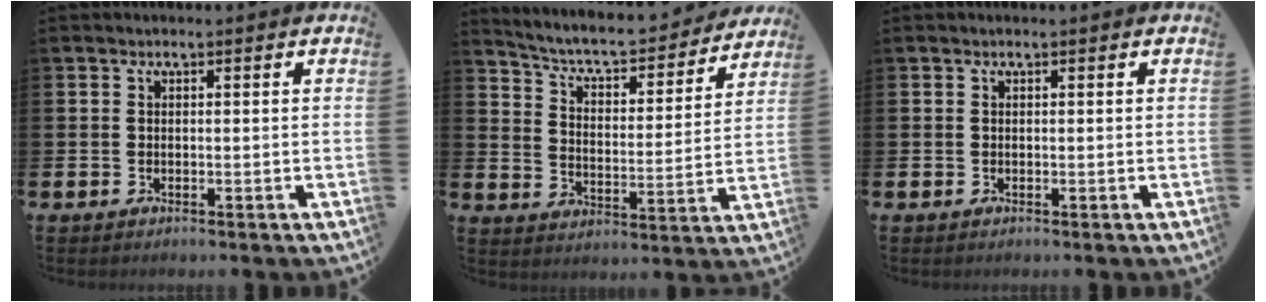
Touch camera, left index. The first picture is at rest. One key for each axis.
{"total": 6.0, "fx": 5.5, "fy": 1.4, "fz": 2.0, "tx": -0.066, "ty": -0.045, "tz": 0.087}
{"total": 0.0}